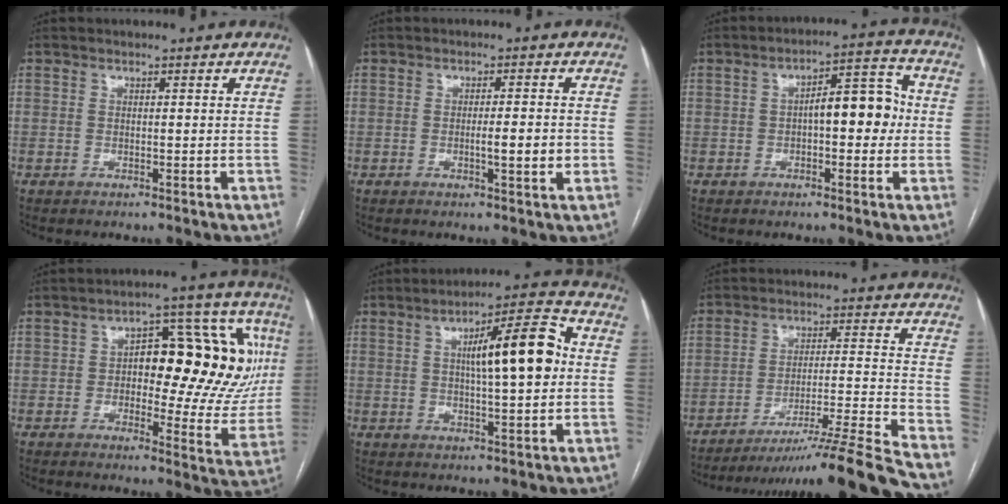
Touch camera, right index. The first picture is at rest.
{"total": 4.1, "force": [-0.8, 0.3, 4.0], "torque": [-0.064, -0.004, -0.011]}
{"total": 8.4, "force": [-0.2, 2.9, 7.8], "torque": [-0.110, 0.033, -0.003]}
{"total": 20.2, "force": [3.3, 8.2, 18.2], "torque": [-0.225, 0.037, 0.046]}
{"total": 12.3, "force": [1.7, 2.0, 12.0], "torque": [-0.183, 0.026, 0.023]}
{"total": 20.4, "force": [-17.9, -3.9, 9.1], "torque": [-0.108, -0.016, -0.276]}